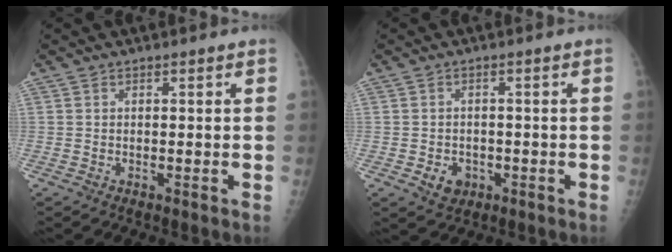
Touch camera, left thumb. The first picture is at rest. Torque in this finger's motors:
{"motor_torque": [-0.64, 0.13, 0.03, 0.12, 0.00]}